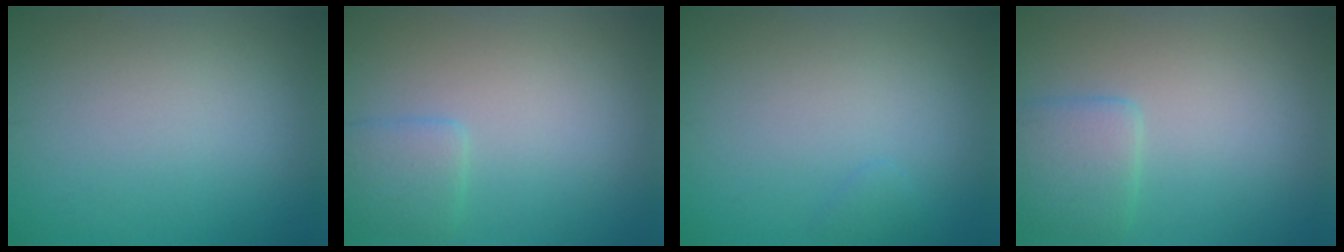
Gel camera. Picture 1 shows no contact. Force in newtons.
{"total": 1.9, "press": 1.9, "slide": 0.1}
{"total": 0.6, "press": 0.6, "slide": 0.0}
{"total": 2.7, "press": 2.7, "slide": 0.2}